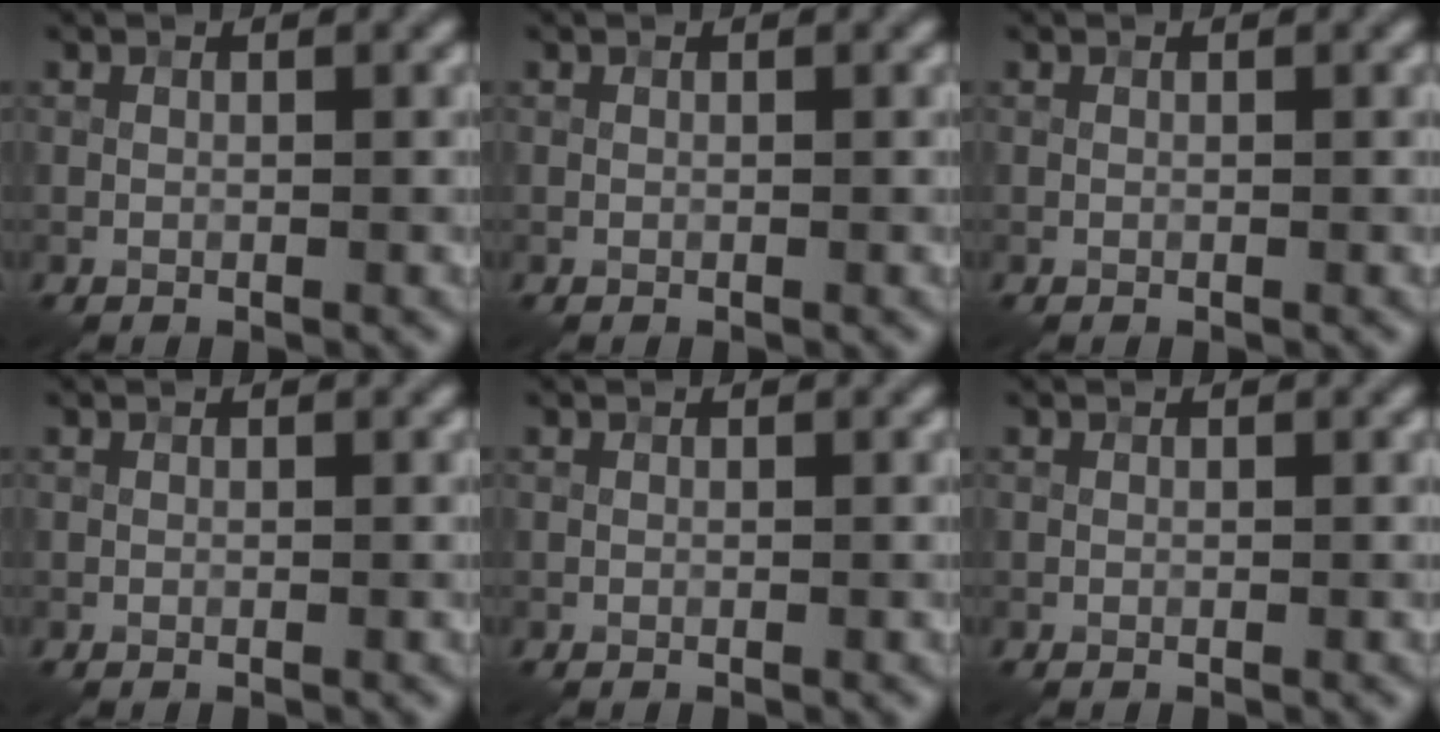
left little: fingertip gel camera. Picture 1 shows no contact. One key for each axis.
{"total": 0.0}
{"total": 0.0}
{"total": 0.0}
{"total": 0.0}
{"total": 0.0}